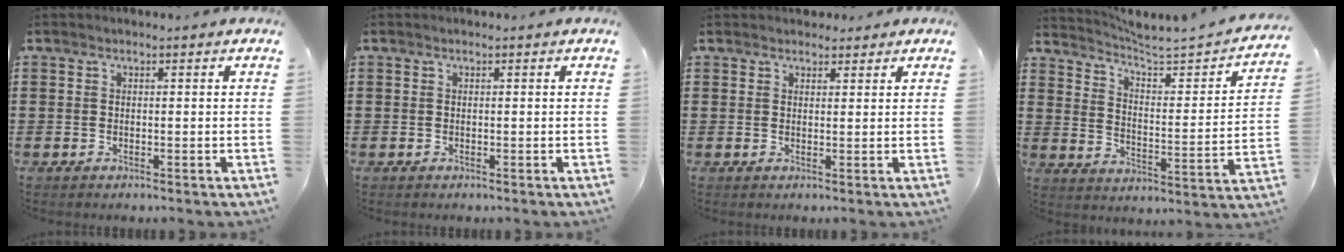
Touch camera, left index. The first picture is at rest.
{"total": 0.0}
{"total": 1.8, "force": [1.6, 0.8, 0.1], "torque": [0.002, 0.003, 0.029]}
{"total": 3.3, "force": [3.0, -0.1, 1.4], "torque": [-0.048, -0.034, 0.039]}